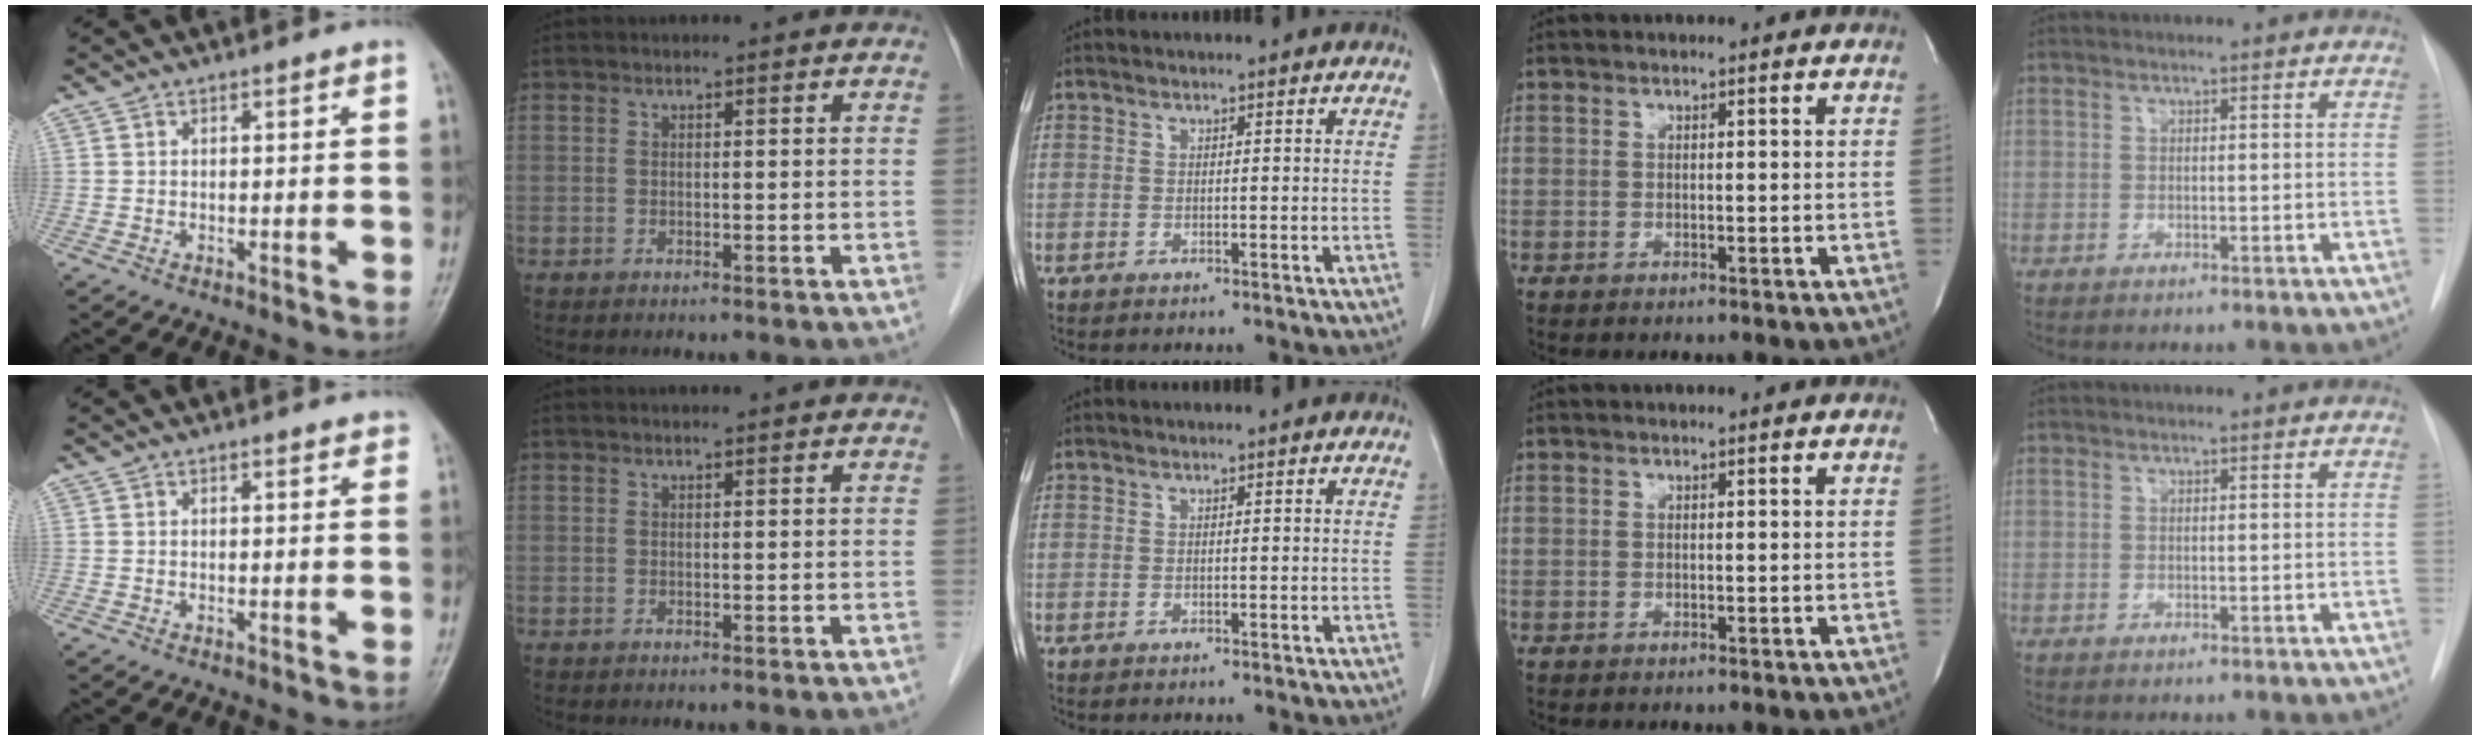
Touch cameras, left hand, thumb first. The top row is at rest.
{"thumb": {"total": 1.2, "force": [0.9, 0.5, 0.6], "torque": [-0.004, 0.000, 0.008]}, "index": {"total": 1.7, "force": [1.7, 0.1, 0.5], "torque": [-0.011, 0.009, 0.019]}}